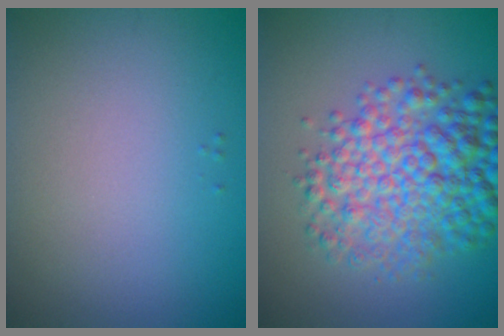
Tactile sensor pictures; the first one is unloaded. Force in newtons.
{"total": 7.9, "press": 7.9, "slide": 0.1}